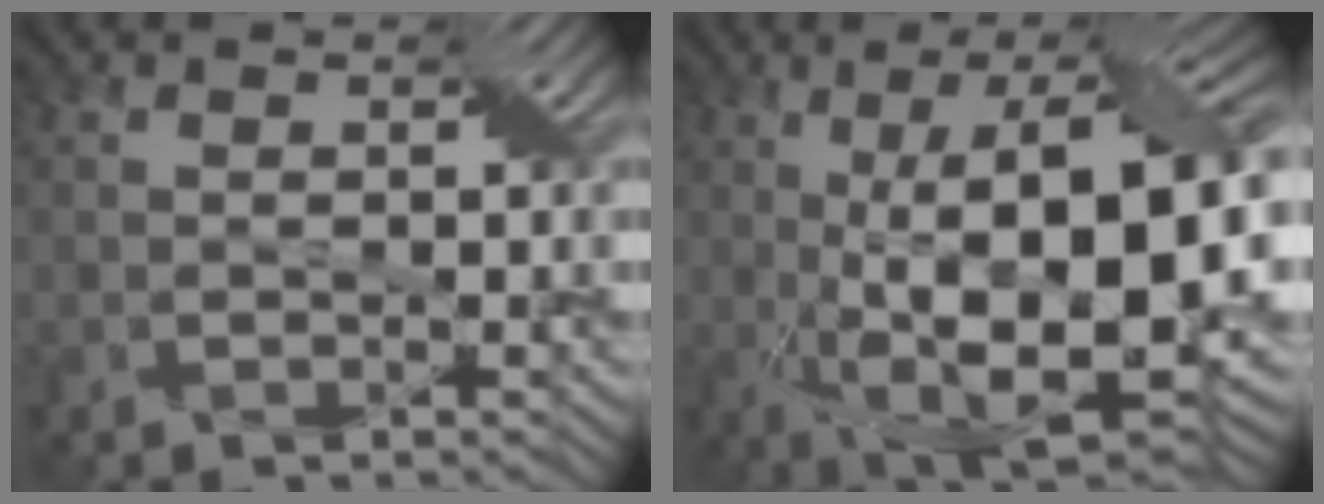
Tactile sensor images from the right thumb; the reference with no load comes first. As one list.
[{"total": 19.1, "force": [-0.6, 7.0, 17.8], "torque": [-0.272, 0.007, -0.012]}]